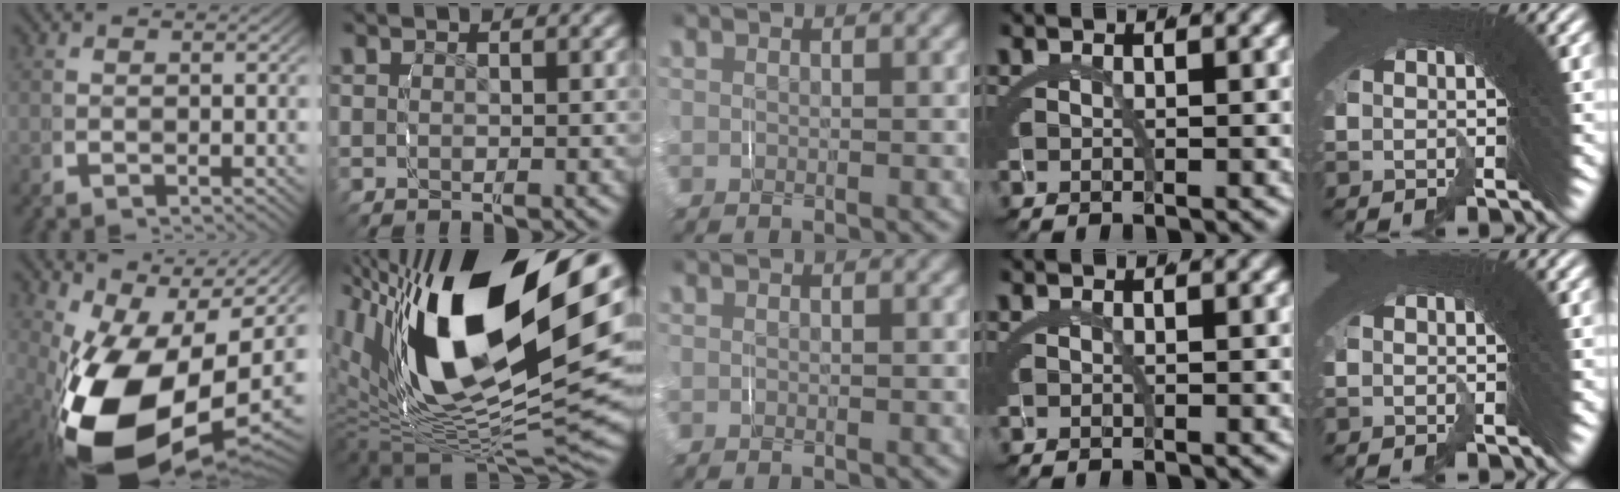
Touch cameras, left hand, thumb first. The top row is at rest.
{"thumb": {"total": 18.8, "force": [-1.9, 11.3, 14.9], "torque": [-0.292, -0.082, 0.013]}, "index": {"total": 21.3, "force": [3.1, 10.8, 18.1], "torque": [-0.311, 0.003, 0.053]}}